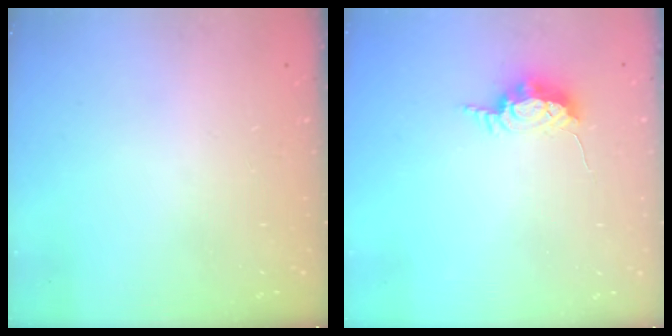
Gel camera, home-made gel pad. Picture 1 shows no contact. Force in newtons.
{"total": 6.6, "press": 6.6, "slide": 0.3}